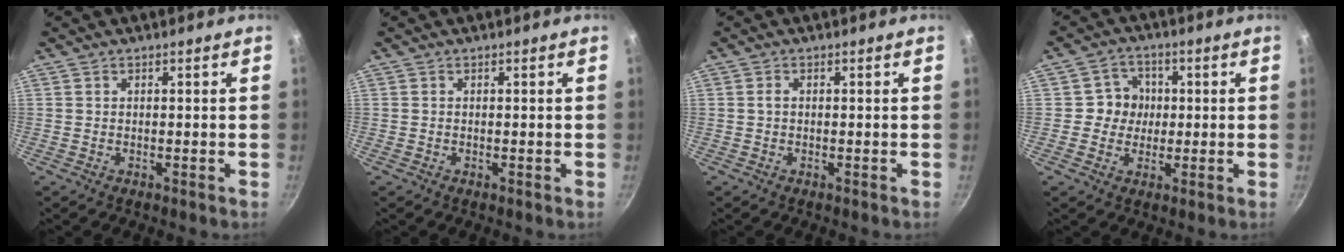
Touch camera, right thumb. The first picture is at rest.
{"total": 0.0}
{"total": 1.0, "force": [0.0, 0.7, 0.7], "torque": [-0.013, 0.005, -0.001]}
{"total": 5.7, "force": [0.2, 5.5, 1.5], "torque": [0.017, 0.007, -0.007]}